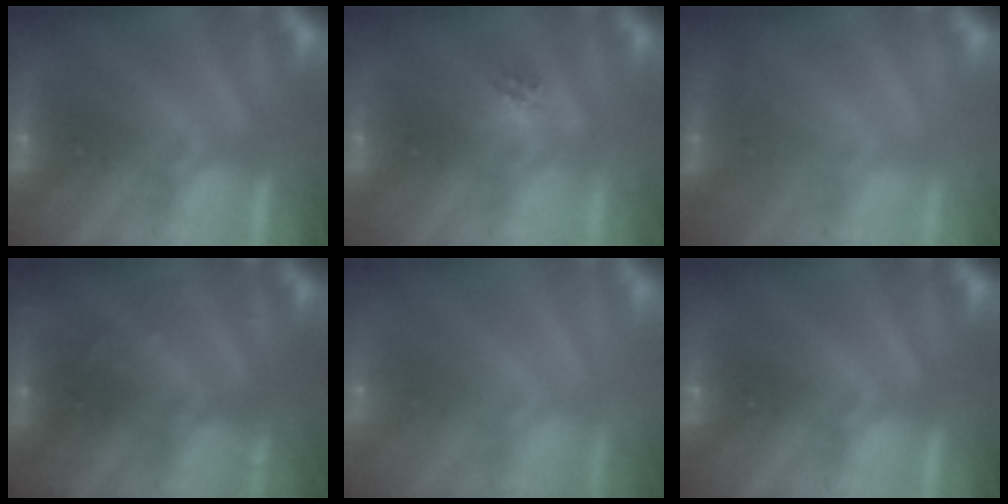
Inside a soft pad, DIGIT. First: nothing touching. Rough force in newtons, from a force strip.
{"total": 2.1}
{"total": 2.3}
{"total": 3.1}
{"total": 8.8}
{"total": 0.0}